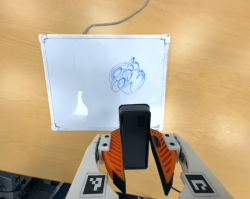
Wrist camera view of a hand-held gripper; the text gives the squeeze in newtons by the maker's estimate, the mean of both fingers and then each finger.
{"total": 5.1, "left": 4.8, "right": 5.5}